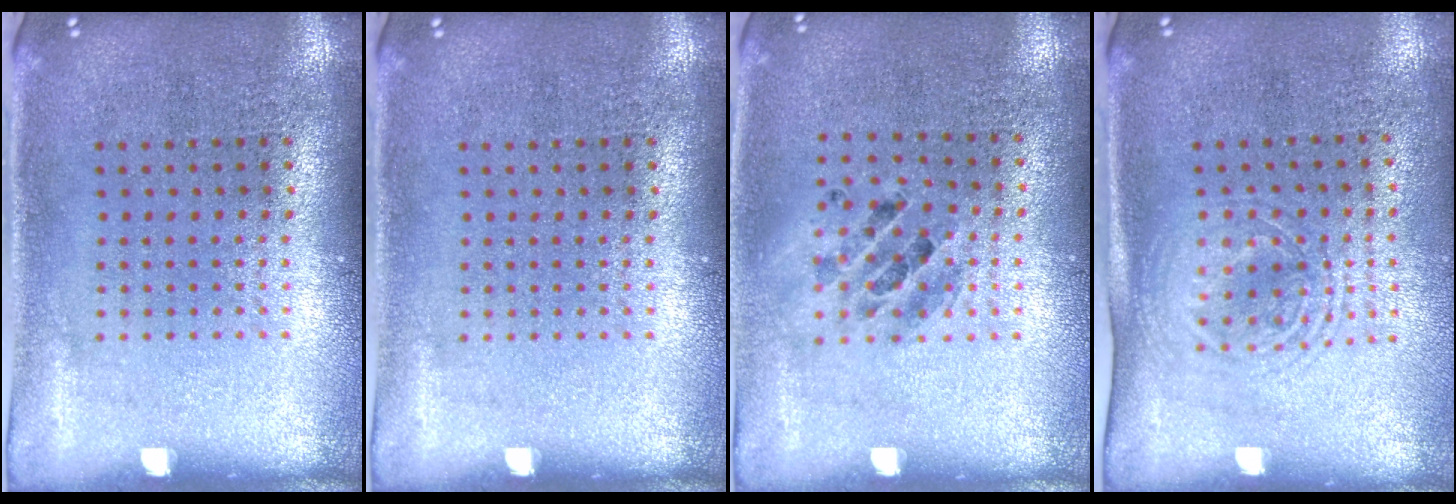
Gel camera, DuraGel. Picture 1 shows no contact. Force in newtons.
{"total": 0.0}
{"total": 1.2, "press": 1.1, "slide": 0.4}
{"total": 1.6, "press": 1.3, "slide": 0.9}